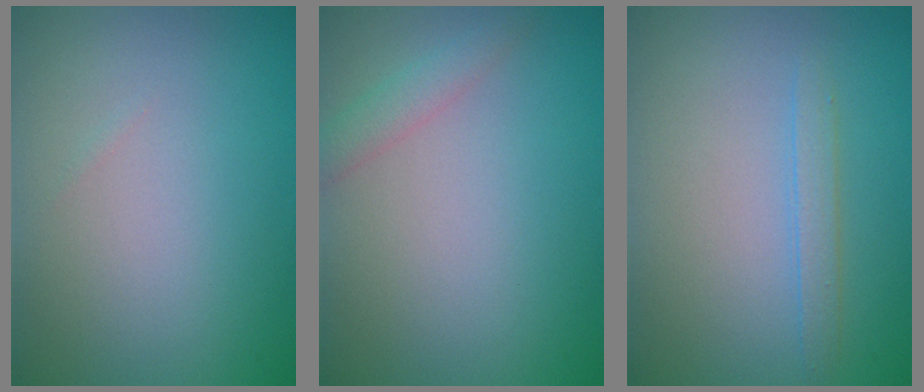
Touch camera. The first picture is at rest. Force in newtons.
{"total": 1.6, "press": 1.6, "slide": 0.0}
{"total": 1.4, "press": 1.4, "slide": 0.0}